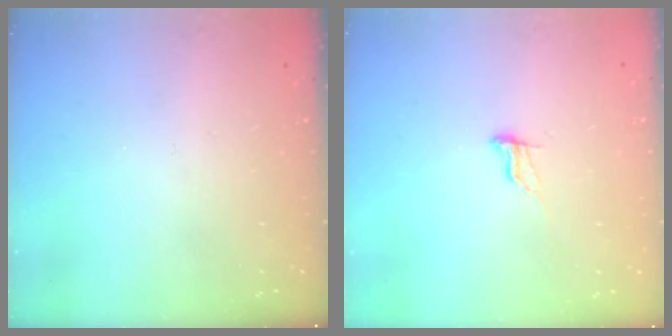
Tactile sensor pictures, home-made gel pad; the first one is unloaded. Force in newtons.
{"total": 7.5, "press": 7.2, "slide": 1.8}